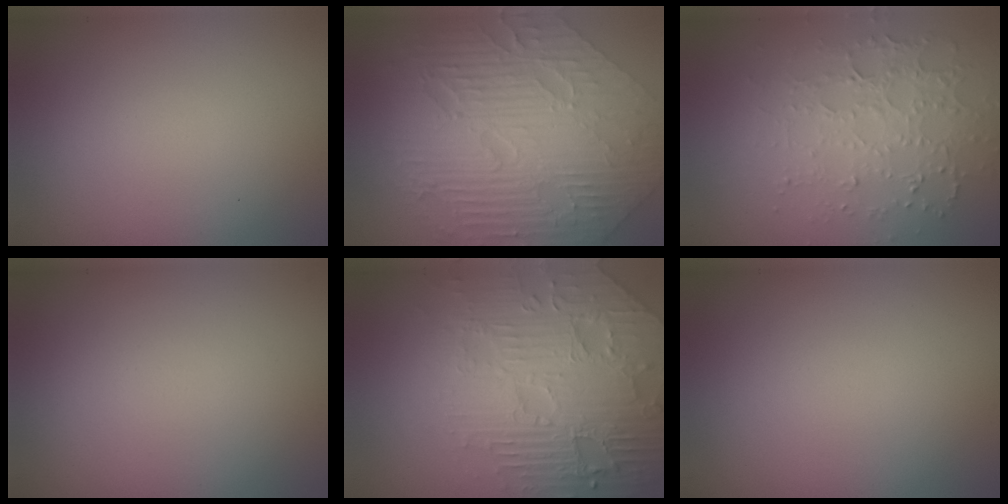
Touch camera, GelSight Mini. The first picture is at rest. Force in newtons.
{"total": 10.8, "press": 7.2, "slide": 8.1}
{"total": 3.4, "press": 3.2, "slide": 1.2}
{"total": 0.0}
{"total": 6.8, "press": 5.6, "slide": 3.7}
{"total": 0.0}